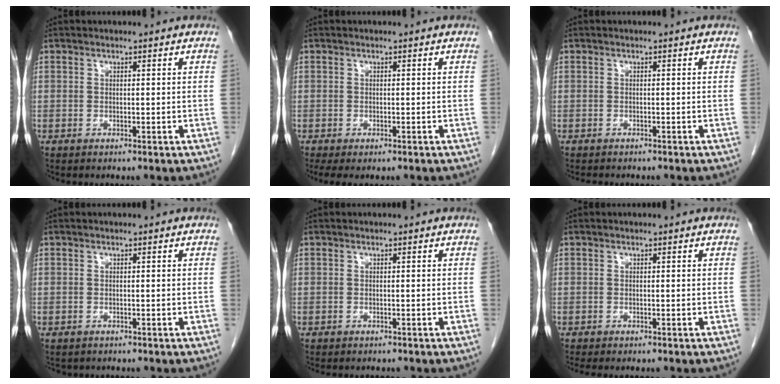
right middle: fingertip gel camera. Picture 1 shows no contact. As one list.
[{"total": 3.4, "force": [-2.4, 1.3, 1.9], "torque": [-0.029, -0.012, -0.033]}, {"total": 3.0, "force": [-2.6, 0.9, 1.2], "torque": [-0.021, -0.008, -0.029]}, {"total": 1.1, "force": [-1.0, 0.6, 0.1], "torque": [-0.015, -0.002, -0.012]}, {"total": 2.4, "force": [-2.1, 0.8, 0.7], "torque": [-0.014, -0.005, -0.024]}, {"total": 2.9, "force": [-2.5, 0.7, 1.3], "torque": [-0.018, -0.008, -0.031]}]